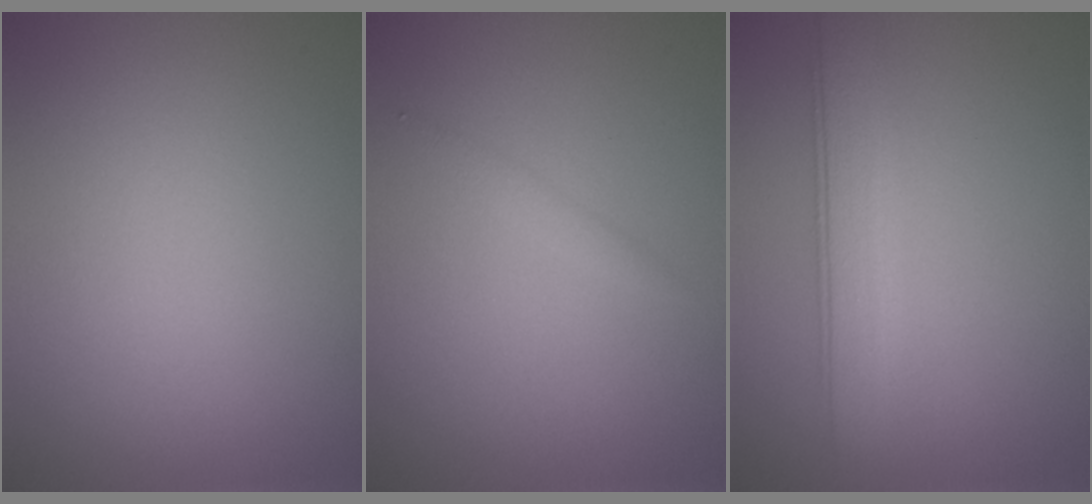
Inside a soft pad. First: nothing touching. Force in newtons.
{"total": 0.8, "press": 0.8, "slide": 0.1}
{"total": 4.0, "press": 4.0, "slide": 0.2}